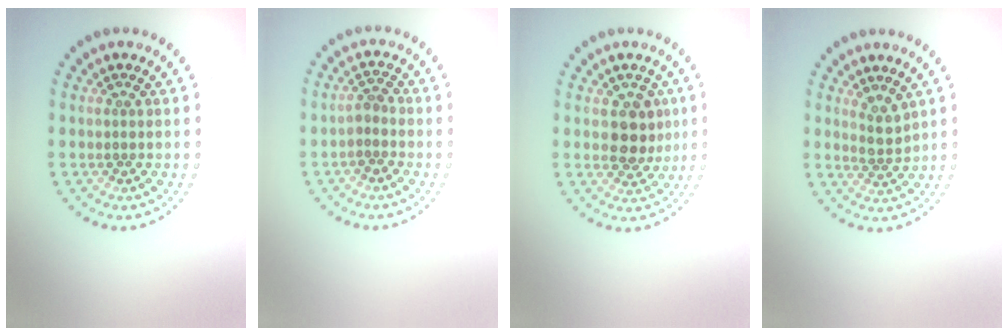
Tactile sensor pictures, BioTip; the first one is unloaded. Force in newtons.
{"total": 1.3, "press": 1.1, "slide": 0.7}
{"total": 3.4, "press": 3.3, "slide": 1.0}
{"total": 1.8, "press": 1.5, "slide": 1.1}